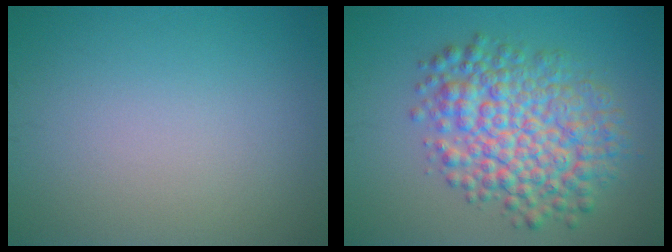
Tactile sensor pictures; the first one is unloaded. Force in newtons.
{"total": 8.2, "press": 8.2, "slide": 0.1}